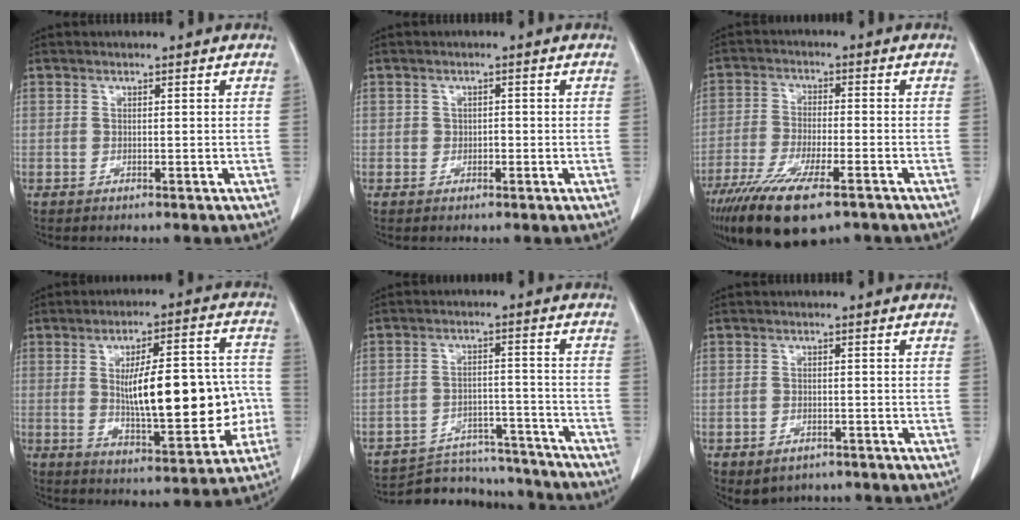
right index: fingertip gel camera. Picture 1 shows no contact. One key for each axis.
{"total": 1.1, "fx": -0.2, "fy": 1.0, "fz": 0.6, "tx": -0.005, "ty": 0.003, "tz": -0.004}
{"total": 13.8, "fx": -9.2, "fy": 3.2, "fz": 9.7, "tx": -0.183, "ty": -0.035, "tz": -0.154}
{"total": 17.5, "fx": -1.0, "fy": 5.4, "fz": 16.7, "tx": -0.243, "ty": 0.025, "tz": -0.002}
{"total": 14.6, "fx": -14.0, "fy": 3.8, "fz": 1.6, "tx": -0.015, "ty": 0.030, "tz": -0.192}
{"total": 4.6, "fx": -3.3, "fy": 2.9, "fz": 1.4, "tx": -0.020, "ty": 0.006, "tz": -0.041}